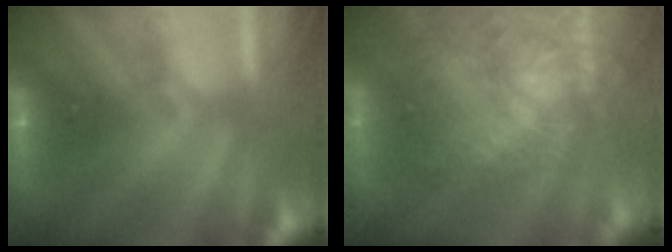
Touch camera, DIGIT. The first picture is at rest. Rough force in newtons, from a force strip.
{"total": 7.5}